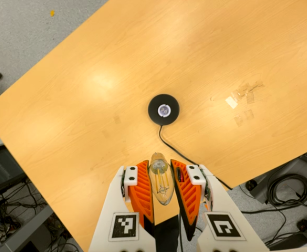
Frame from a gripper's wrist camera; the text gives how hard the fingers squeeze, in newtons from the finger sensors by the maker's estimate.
{"total": 18.5, "left": 19.5, "right": 17.5}